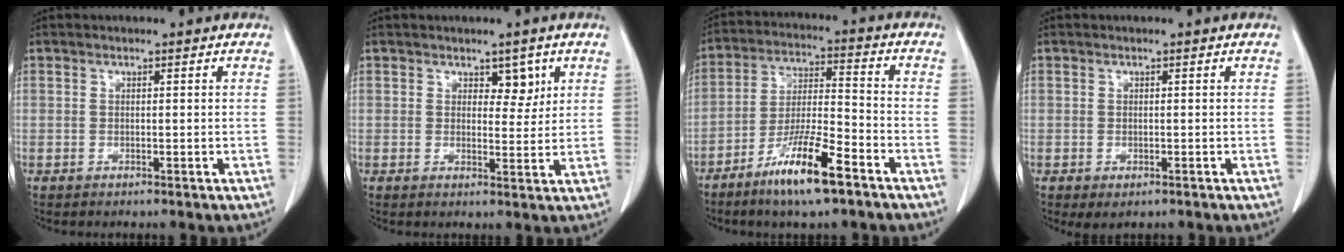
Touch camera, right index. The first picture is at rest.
{"total": 3.2, "force": [1.7, 1.8, 2.0], "torque": [-0.017, -0.001, 0.025]}
{"total": 11.7, "force": [-7.4, 1.3, 9.0], "torque": [-0.173, -0.020, -0.138]}
{"total": 1.7, "force": [-0.8, 0.9, 1.1], "torque": [-0.014, -0.003, -0.001]}